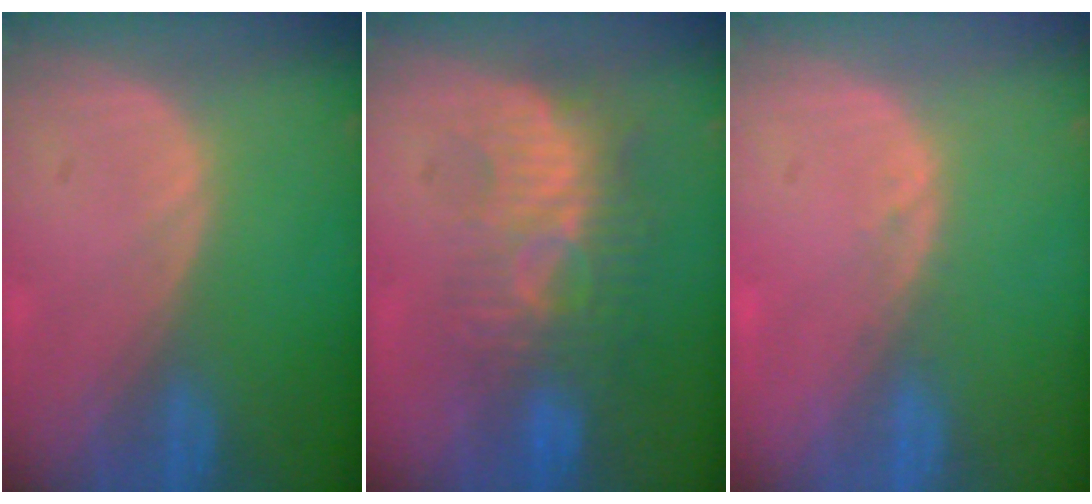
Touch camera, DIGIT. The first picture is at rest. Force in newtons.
{"total": 9.3, "press": 8.5, "slide": 3.8}
{"total": 1.0, "press": 0.9, "slide": 0.3}